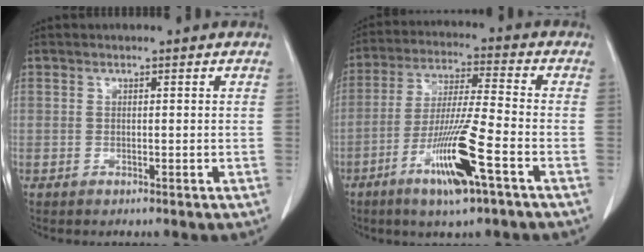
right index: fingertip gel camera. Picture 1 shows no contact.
{"total": 12.7, "force": [-5.9, 0.1, 11.3], "torque": [-0.220, -0.020, -0.110]}